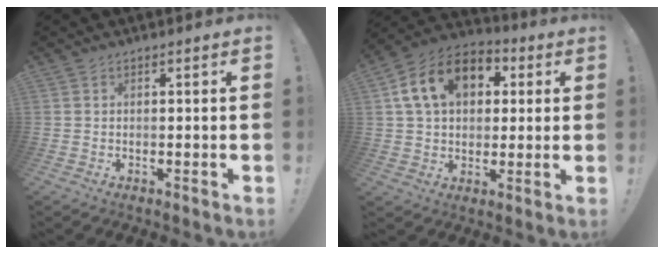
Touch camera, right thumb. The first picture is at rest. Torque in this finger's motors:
{"motor_torque": [1.37, 1.45, 0.99, 0.46, 0.11]}